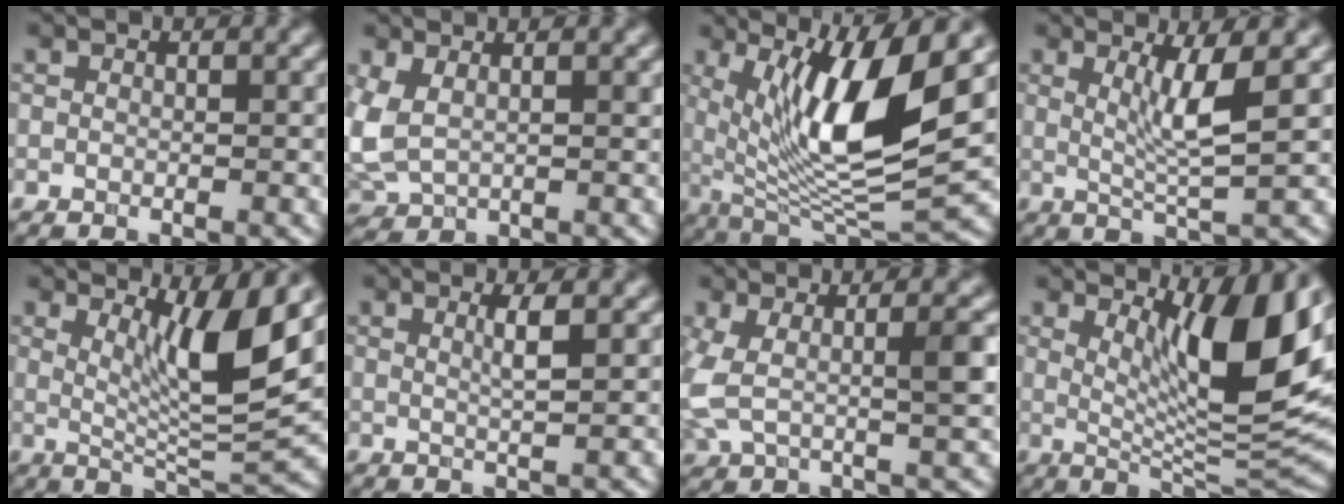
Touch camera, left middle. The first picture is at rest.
{"total": 3.2, "force": [1.1, 1.8, 2.4], "torque": [-0.073, -0.007, 0.035]}
{"total": 10.6, "force": [2.6, 2.9, 9.9], "torque": [-0.168, -0.015, 0.061]}
{"total": 3.9, "force": [1.0, 0.4, 3.7], "torque": [-0.073, -0.008, 0.027]}
{"total": 7.4, "force": [2.8, 1.3, 6.8], "torque": [-0.107, -0.015, 0.056]}
{"total": 1.9, "force": [0.6, 0.3, 1.8], "torque": [-0.030, 0.001, 0.009]}
{"total": 6.1, "force": [0.4, 2.0, 5.7], "torque": [-0.124, -0.001, 0.010]}
{"total": 10.6, "force": [3.9, 2.6, 9.5], "torque": [-0.141, -0.014, 0.077]}